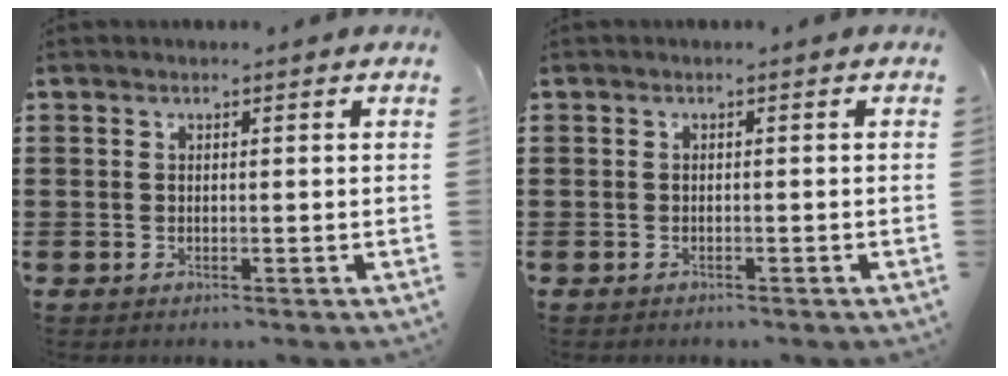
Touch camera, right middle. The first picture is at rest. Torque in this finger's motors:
{"motor_torque": [-0.97, 0.74, -0.20, -0.05]}